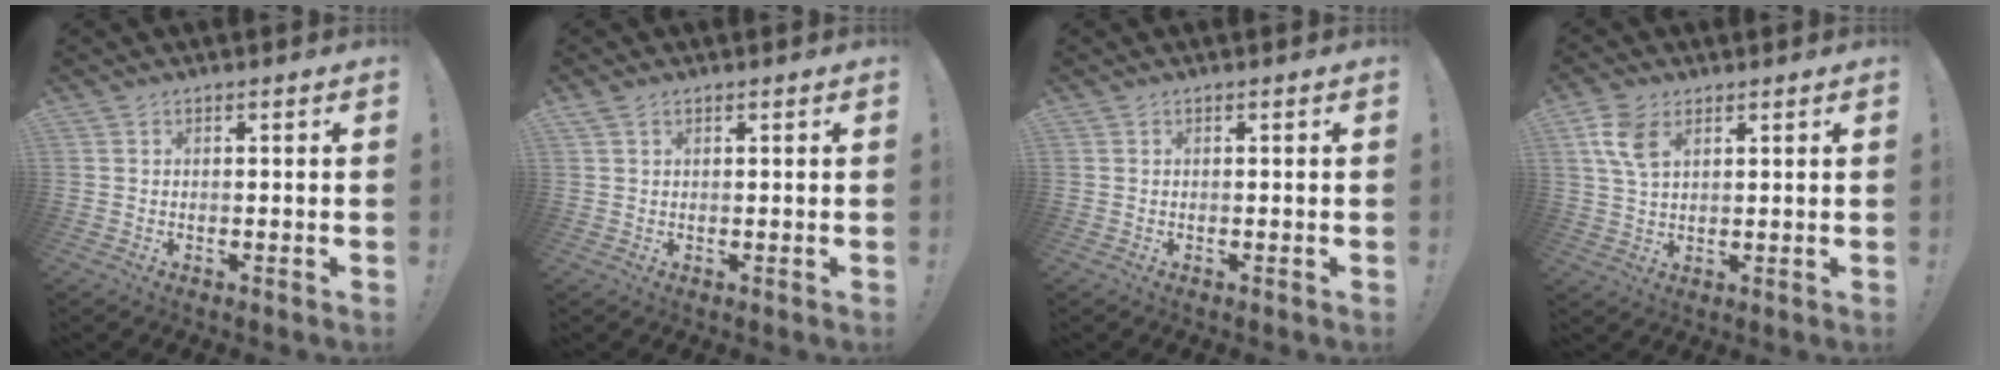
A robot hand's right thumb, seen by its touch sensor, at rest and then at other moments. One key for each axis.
{"total": 1.4, "fx": 0.8, "fy": 1.0, "fz": 0.7, "tx": -0.011, "ty": 0.001, "tz": 0.014}
{"total": 0.0}
{"total": 8.2, "fx": 3.5, "fy": 4.7, "fz": 5.7, "tx": -0.113, "ty": -0.006, "tz": 0.068}